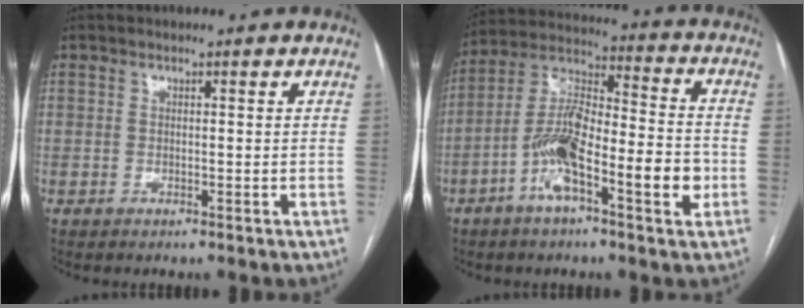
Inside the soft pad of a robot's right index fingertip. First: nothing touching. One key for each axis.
{"total": 15.1, "fx": -5.0, "fy": 3.6, "fz": 13.7, "tx": -0.250, "ty": 0.016, "tz": -0.090}